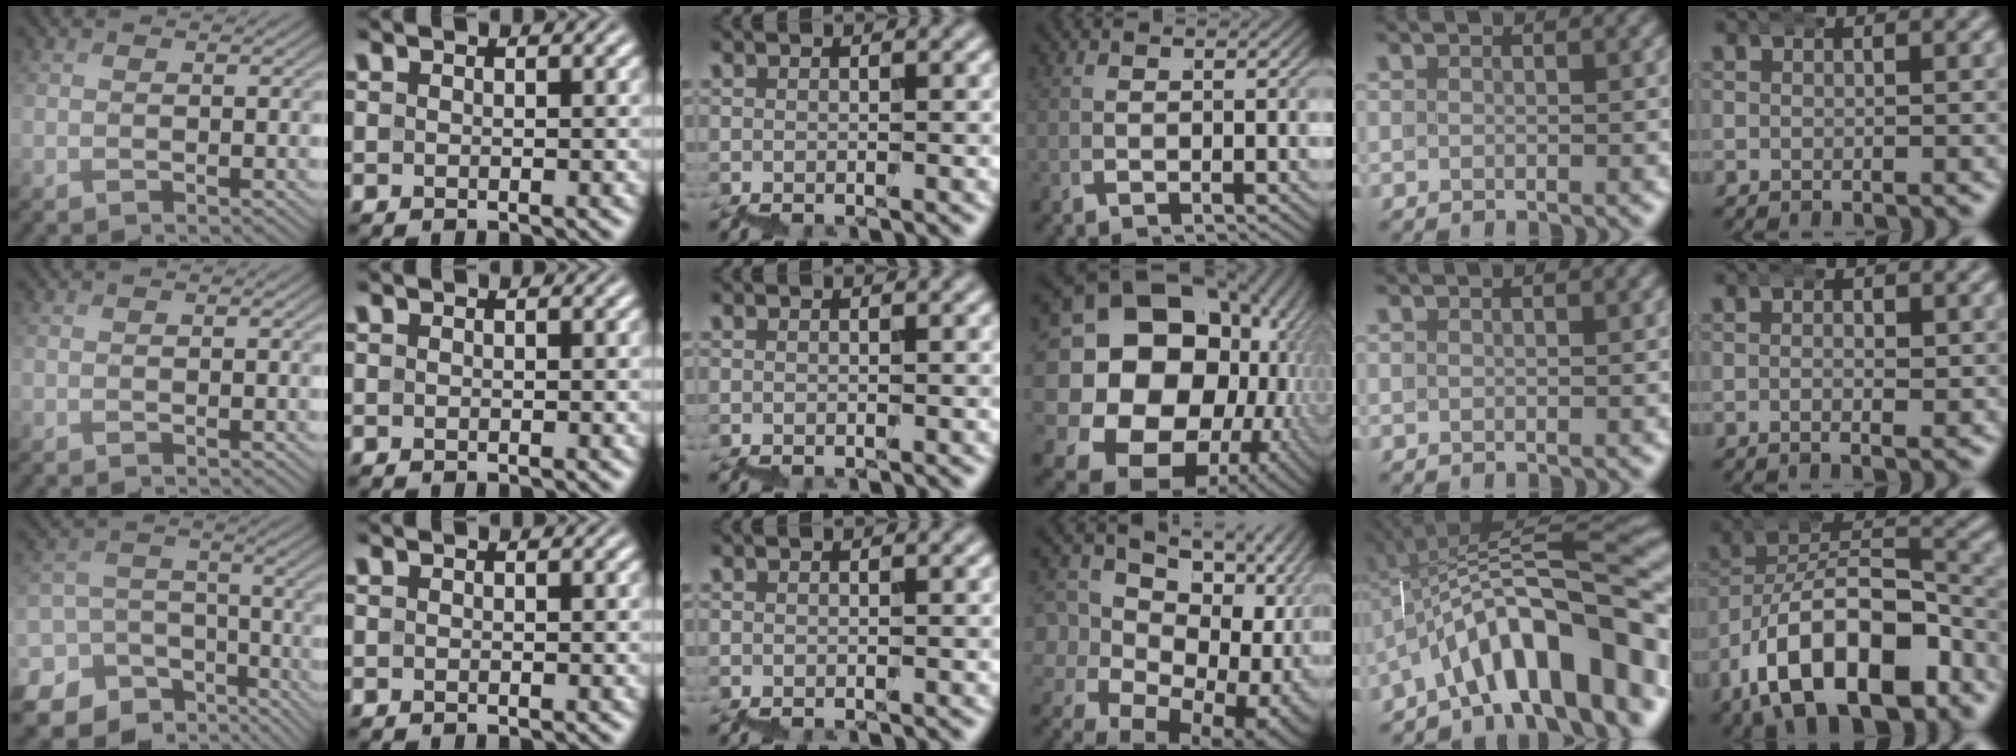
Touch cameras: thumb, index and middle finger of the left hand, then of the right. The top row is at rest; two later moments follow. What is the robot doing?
{"motion": "wrap", "object": "bubble wrap"}